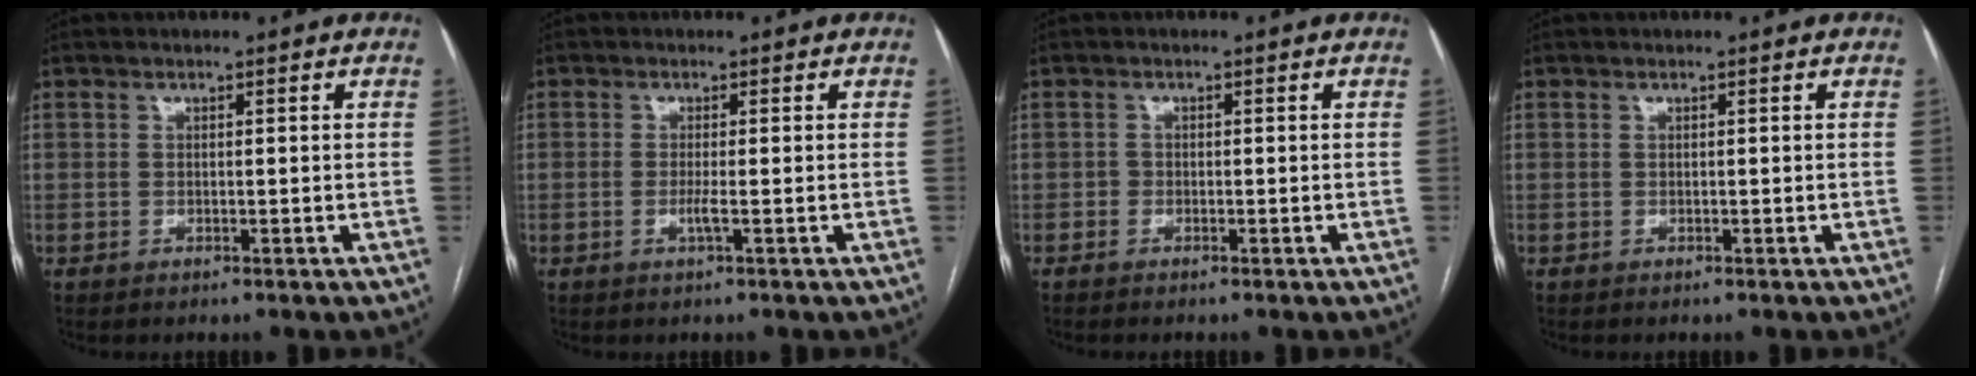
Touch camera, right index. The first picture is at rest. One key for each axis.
{"total": 1.5, "fx": -0.4, "fy": -0.1, "fz": 1.4, "tx": -0.030, "ty": -0.003, "tz": -0.010}
{"total": 0.7, "fx": -0.6, "fy": 0.5, "fz": 0.1, "tx": 0.000, "ty": 0.003, "tz": -0.014}
{"total": 0.0}